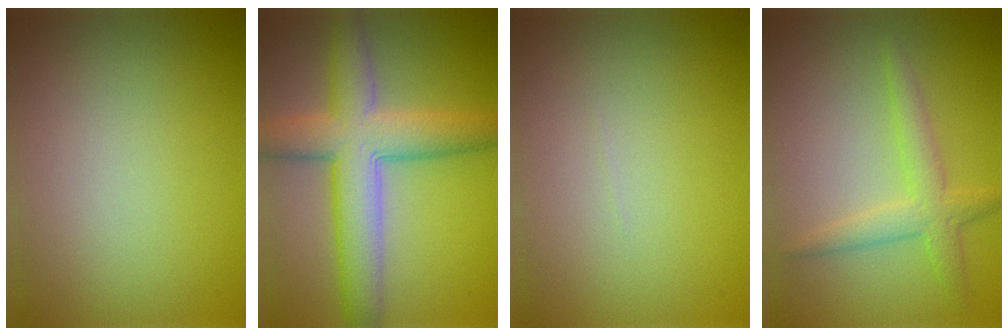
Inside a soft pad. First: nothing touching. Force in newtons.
{"total": 7.6, "press": 7.6, "slide": 0.4}
{"total": 0.0}
{"total": 2.9, "press": 2.9, "slide": 0.1}